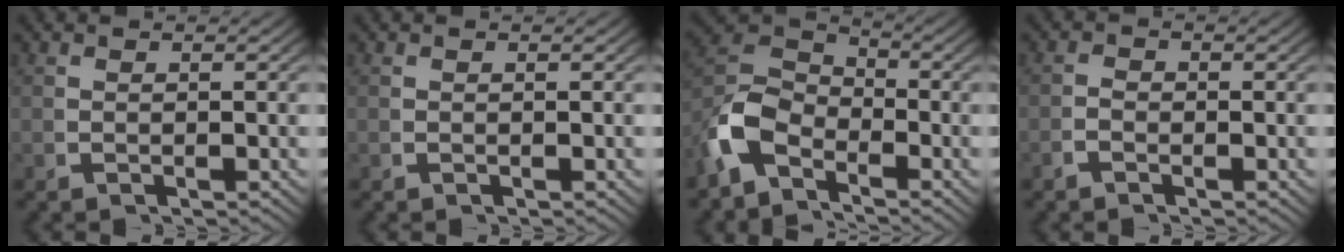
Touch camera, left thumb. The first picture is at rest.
{"total": 0.0}
{"total": 7.8, "force": [-1.6, 5.7, 5.0], "torque": [-0.108, -0.009, -0.030]}
{"total": 0.8, "force": [-0.8, 0.2, 0.0], "torque": [0.005, 0.005, -0.024]}